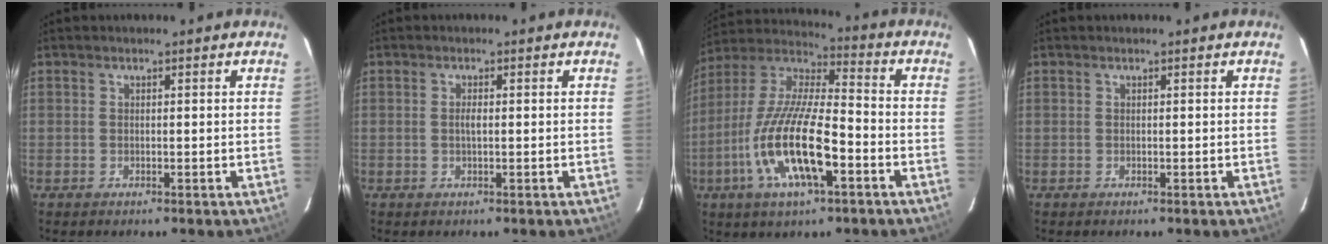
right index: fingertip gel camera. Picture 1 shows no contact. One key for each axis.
{"total": 1.1, "fx": 0.0, "fy": 0.1, "fz": 1.1, "tx": -0.022, "ty": 0.001, "tz": -0.003}
{"total": 18.6, "fx": -6.9, "fy": 5.4, "fz": 16.4, "tx": -0.333, "ty": -0.020, "tz": -0.136}
{"total": 0.0}